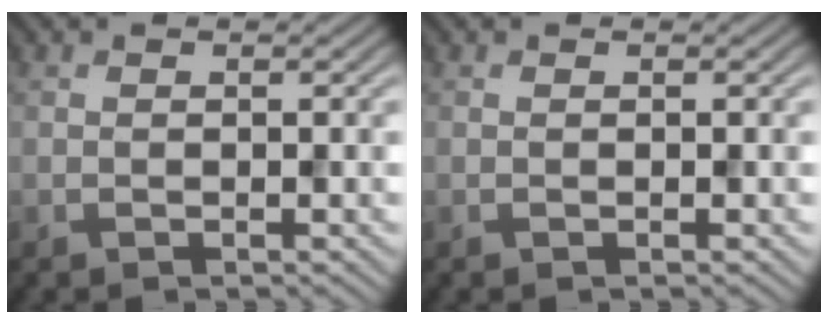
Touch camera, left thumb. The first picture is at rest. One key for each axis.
{"total": 0.0}